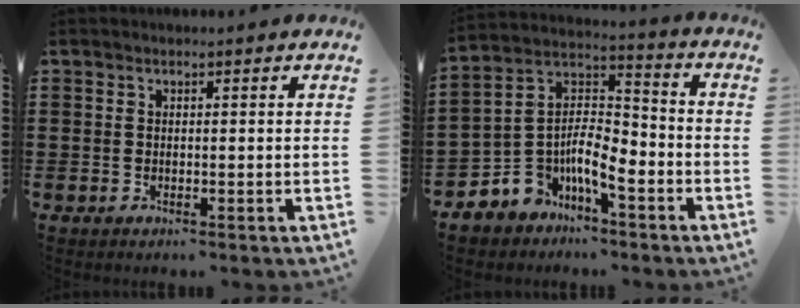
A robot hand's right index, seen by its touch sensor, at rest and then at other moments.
{"total": 6.8, "force": [-3.8, 4.2, 3.9], "torque": [-0.094, -0.013, -0.076]}